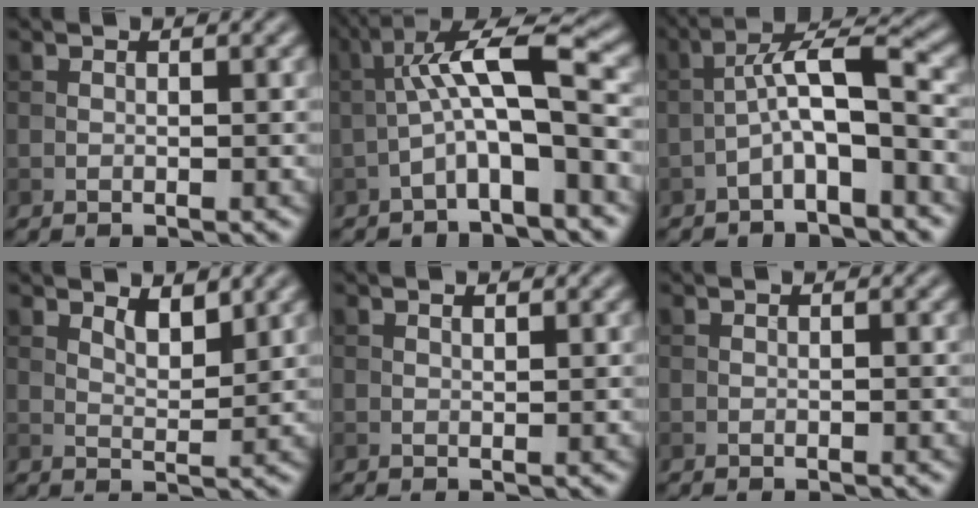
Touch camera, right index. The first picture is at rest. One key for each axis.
{"total": 6.5, "fx": -1.5, "fy": 1.4, "fz": 6.2, "tx": -0.109, "ty": 0.030, "tz": -0.035}
{"total": 4.7, "fx": -2.0, "fy": 1.1, "fz": 4.1, "tx": -0.073, "ty": 0.027, "tz": -0.040}
{"total": 2.2, "fx": 1.6, "fy": 0.7, "fz": 1.3, "tx": -0.026, "ty": -0.005, "tz": 0.030}
{"total": 0.5, "fx": 0.4, "fy": 0.1, "fz": 0.3, "tx": -0.005, "ty": 0.000, "tz": 0.008}
{"total": 0.0}